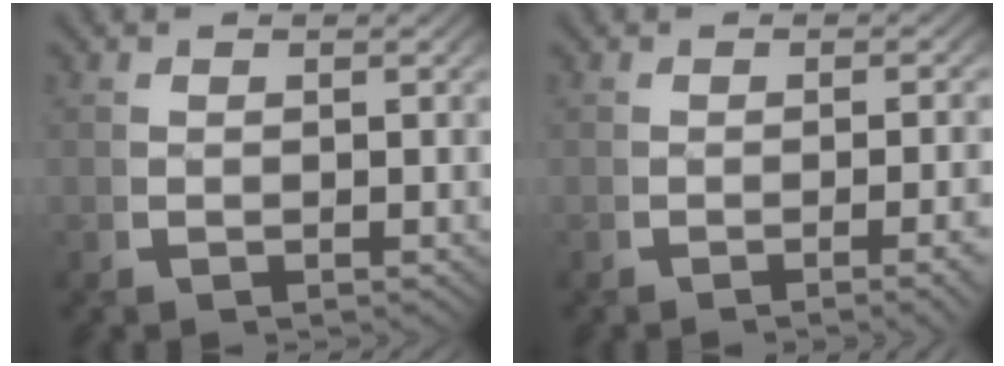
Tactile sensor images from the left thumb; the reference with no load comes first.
{"total": 2.5, "force": [-1.1, 0.1, 2.2], "torque": [-0.034, 0.005, -0.020]}